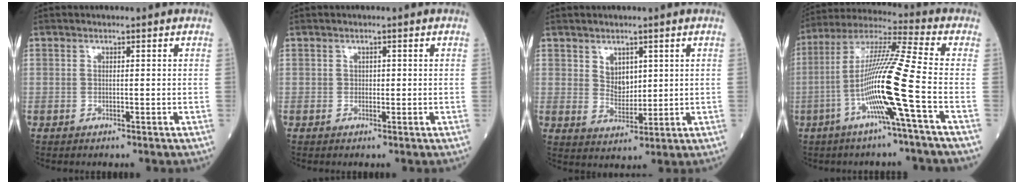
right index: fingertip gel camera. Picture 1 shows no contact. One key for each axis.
{"total": 0.6, "fx": 0.0, "fy": 0.5, "fz": 0.3, "tx": -0.002, "ty": 0.002, "tz": -0.001}
{"total": 4.1, "fx": 1.6, "fy": 2.6, "fz": 2.7, "tx": -0.049, "ty": -0.002, "tz": 0.038}
{"total": 14.3, "fx": -4.3, "fy": -2.0, "fz": 13.5, "tx": -0.260, "ty": 0.000, "tz": -0.091}